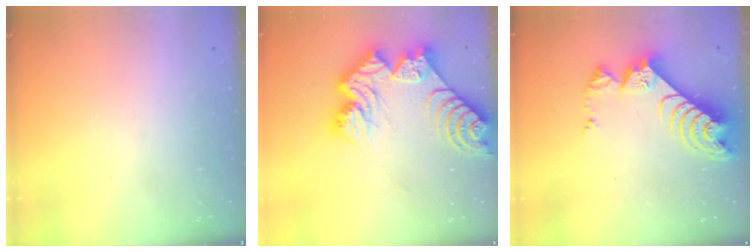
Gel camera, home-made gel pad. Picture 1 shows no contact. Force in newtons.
{"total": 19.0, "press": 18.9, "slide": 1.9}
{"total": 11.0, "press": 11.0, "slide": 1.0}